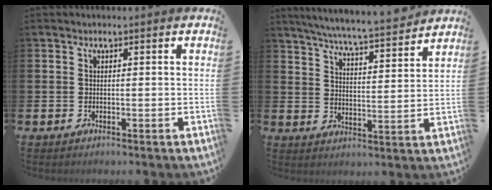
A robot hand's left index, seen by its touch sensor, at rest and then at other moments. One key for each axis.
{"total": 6.3, "fx": 6.0, "fy": -0.3, "fz": 1.7, "tx": -0.050, "ty": -0.051, "tz": 0.103}